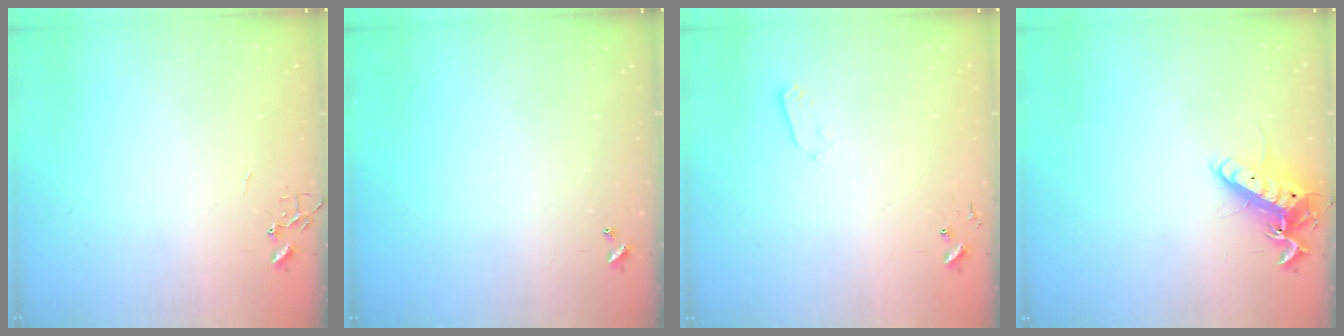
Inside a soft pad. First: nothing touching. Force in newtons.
{"total": 0.0}
{"total": 4.0, "press": 3.9, "slide": 0.9}
{"total": 13.2, "press": 13.1, "slide": 1.2}